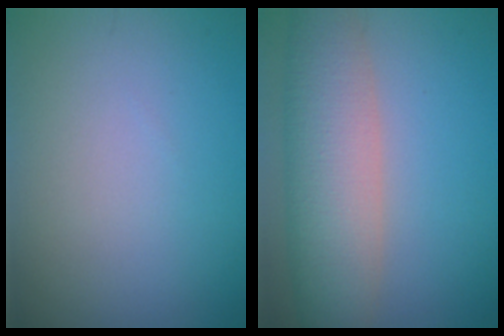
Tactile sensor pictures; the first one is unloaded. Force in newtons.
{"total": 7.5, "press": 7.5, "slide": 0.6}